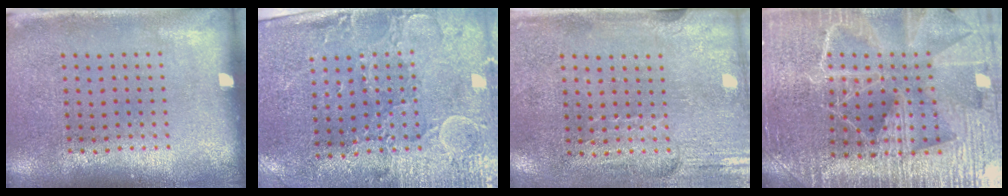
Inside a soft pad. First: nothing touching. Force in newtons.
{"total": 2.9, "press": 2.6, "slide": 1.3}
{"total": 2.9, "press": 2.5, "slide": 1.5}
{"total": 4.7, "press": 4.4, "slide": 1.7}